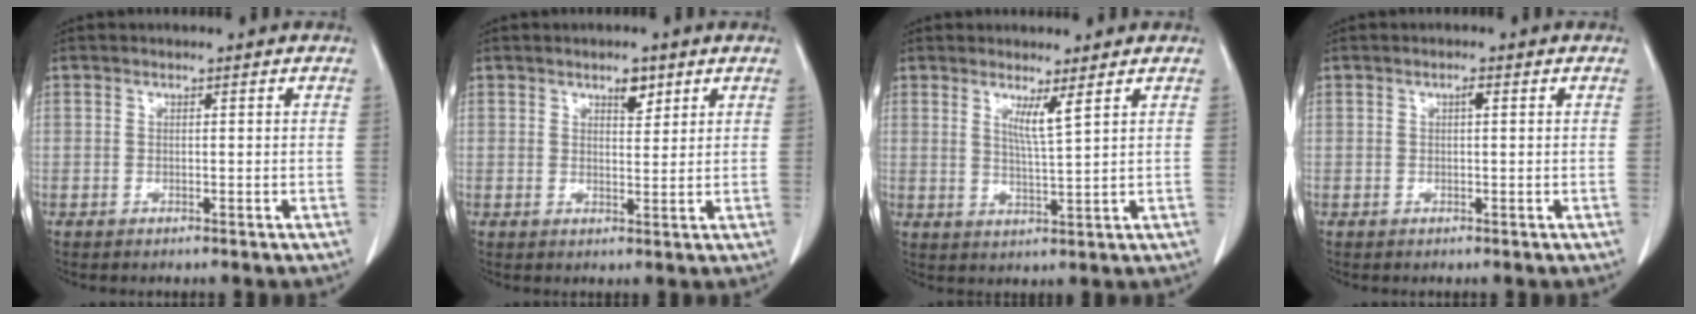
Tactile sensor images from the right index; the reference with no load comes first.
{"total": 2.8, "force": [1.7, 1.2, 1.8], "torque": [-0.026, -0.003, 0.027]}
{"total": 3.4, "force": [1.8, -0.6, 2.9], "torque": [-0.053, -0.014, 0.035]}
{"total": 0.9, "force": [0.2, 0.2, 0.9], "torque": [-0.013, 0.003, 0.001]}